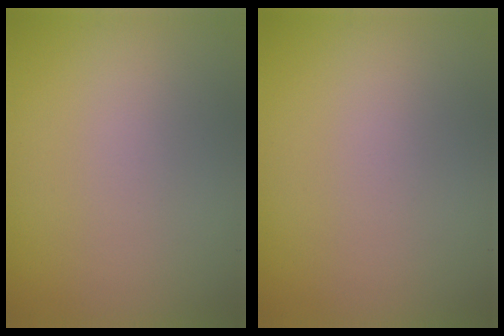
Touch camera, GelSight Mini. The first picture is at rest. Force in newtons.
{"total": 0.0}